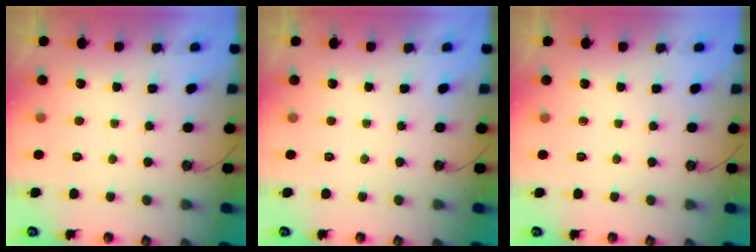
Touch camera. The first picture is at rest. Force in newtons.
{"total": 0.0}
{"total": 0.0}